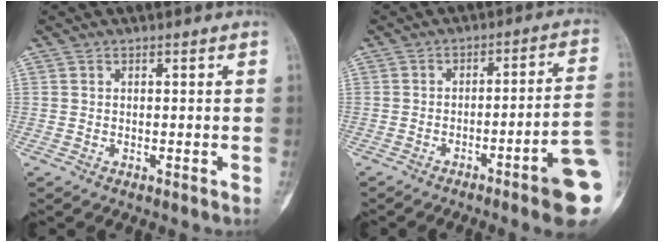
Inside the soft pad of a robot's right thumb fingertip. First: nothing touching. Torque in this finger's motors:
{"motor_torque": [2.74, 2.23, 1.27, -1.49, 0.08]}